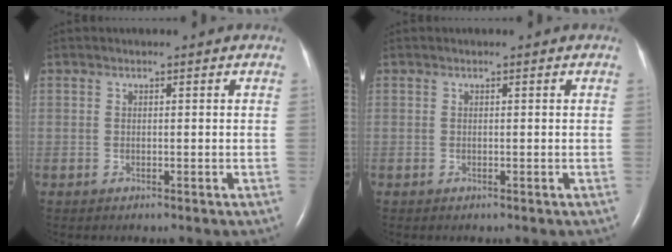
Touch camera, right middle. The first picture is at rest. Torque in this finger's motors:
{"motor_torque": [-0.05, 0.16, 0.01, 0.00]}